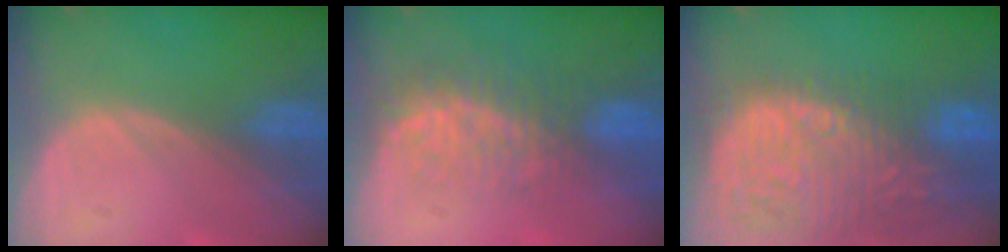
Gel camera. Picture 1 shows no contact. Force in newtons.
{"total": 8.0, "press": 7.4, "slide": 3.0}
{"total": 15.6, "press": 12.7, "slide": 9.0}